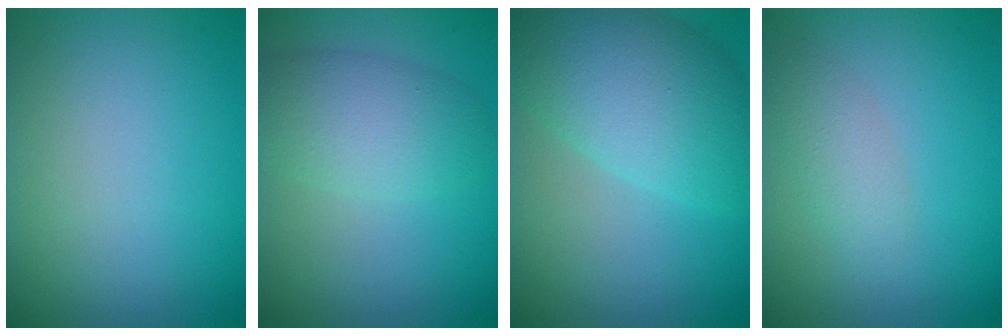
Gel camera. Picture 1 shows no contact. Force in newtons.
{"total": 4.5, "press": 4.5, "slide": 0.2}
{"total": 8.1, "press": 8.1, "slide": 0.3}
{"total": 2.1, "press": 2.1, "slide": 0.0}